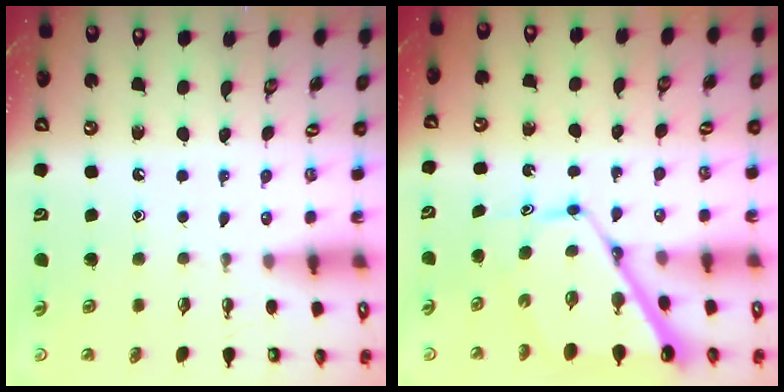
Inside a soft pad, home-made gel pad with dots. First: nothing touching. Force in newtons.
{"total": 11.1, "press": 11.1, "slide": 1.2}